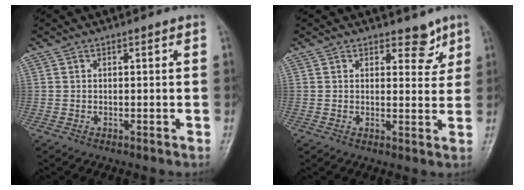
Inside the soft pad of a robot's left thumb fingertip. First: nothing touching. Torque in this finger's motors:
{"motor_torque": [-0.10, -0.20, -0.02, 0.22, 0.05]}